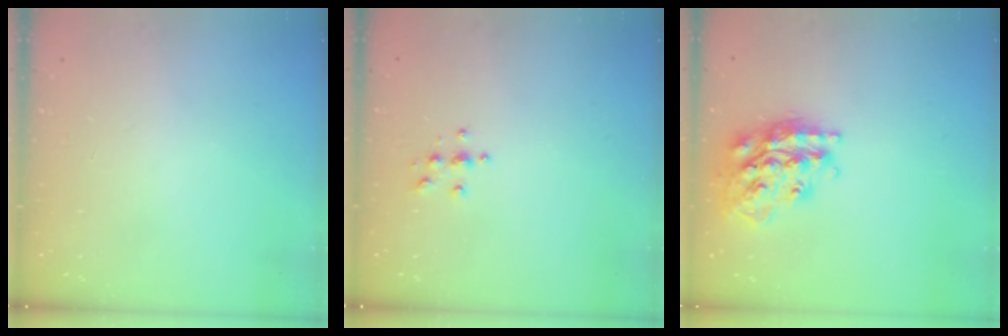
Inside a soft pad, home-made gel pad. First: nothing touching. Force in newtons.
{"total": 3.9, "press": 3.8, "slide": 0.4}
{"total": 21.4, "press": 21.4, "slide": 1.6}